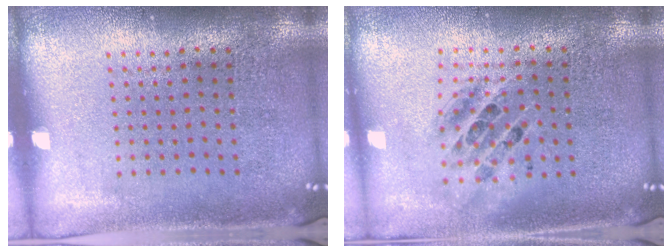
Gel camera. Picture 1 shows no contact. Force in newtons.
{"total": 1.6, "press": 1.3, "slide": 0.8}